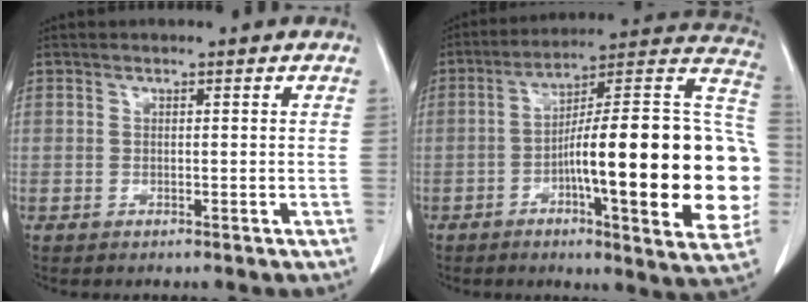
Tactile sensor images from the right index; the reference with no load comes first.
{"total": 28.2, "force": [-4.1, 4.0, 27.7], "torque": [-0.309, 0.022, -0.065]}